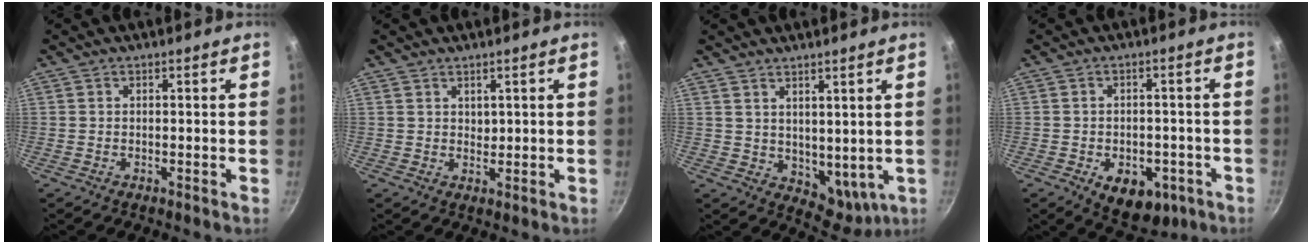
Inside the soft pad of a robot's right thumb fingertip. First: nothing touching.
{"total": 1.7, "force": [1.2, 1.0, 0.6], "torque": [-0.003, -0.005, 0.023]}
{"total": 8.0, "force": [3.5, 5.0, 5.2], "torque": [-0.059, -0.022, 0.078]}
{"total": 10.3, "force": [-4.0, 6.6, 6.8], "torque": [-0.057, 0.009, -0.040]}